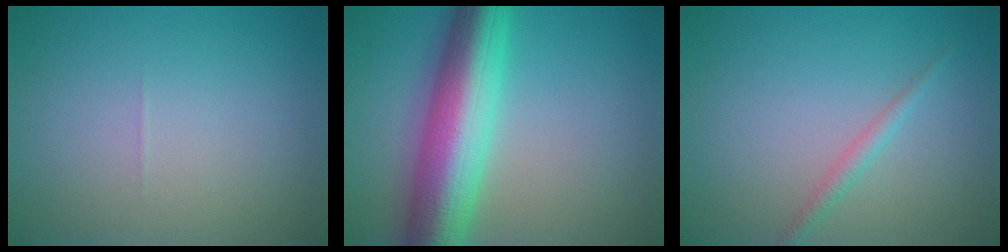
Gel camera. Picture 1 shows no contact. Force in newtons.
{"total": 10.5, "press": 10.5, "slide": 0.1}
{"total": 1.3, "press": 1.3, "slide": 0.1}